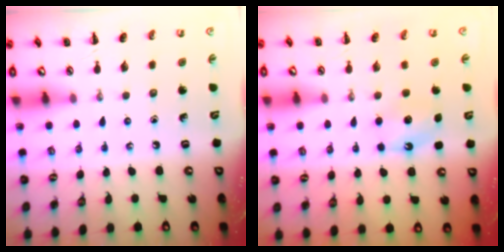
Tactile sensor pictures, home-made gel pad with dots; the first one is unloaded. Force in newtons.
{"total": 6.0, "press": 5.8, "slide": 1.6}